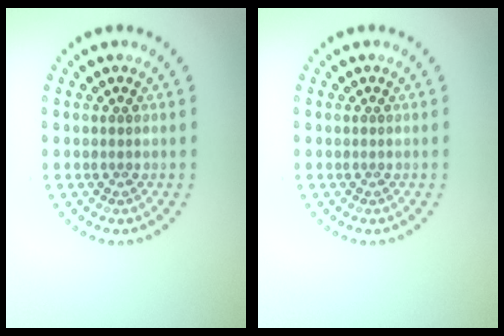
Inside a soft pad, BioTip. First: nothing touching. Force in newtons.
{"total": 0.0}